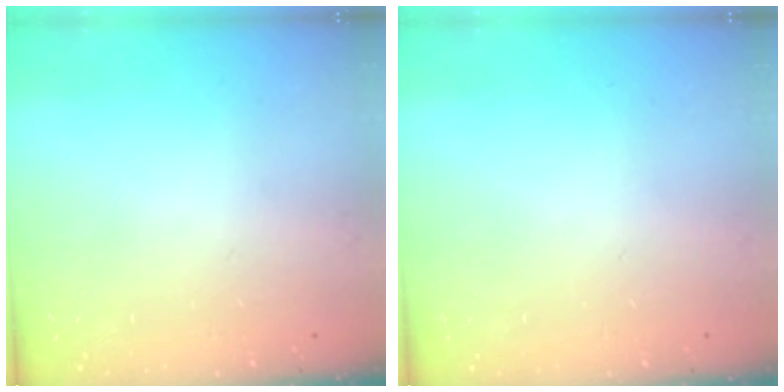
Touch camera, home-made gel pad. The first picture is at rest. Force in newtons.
{"total": 0.0}